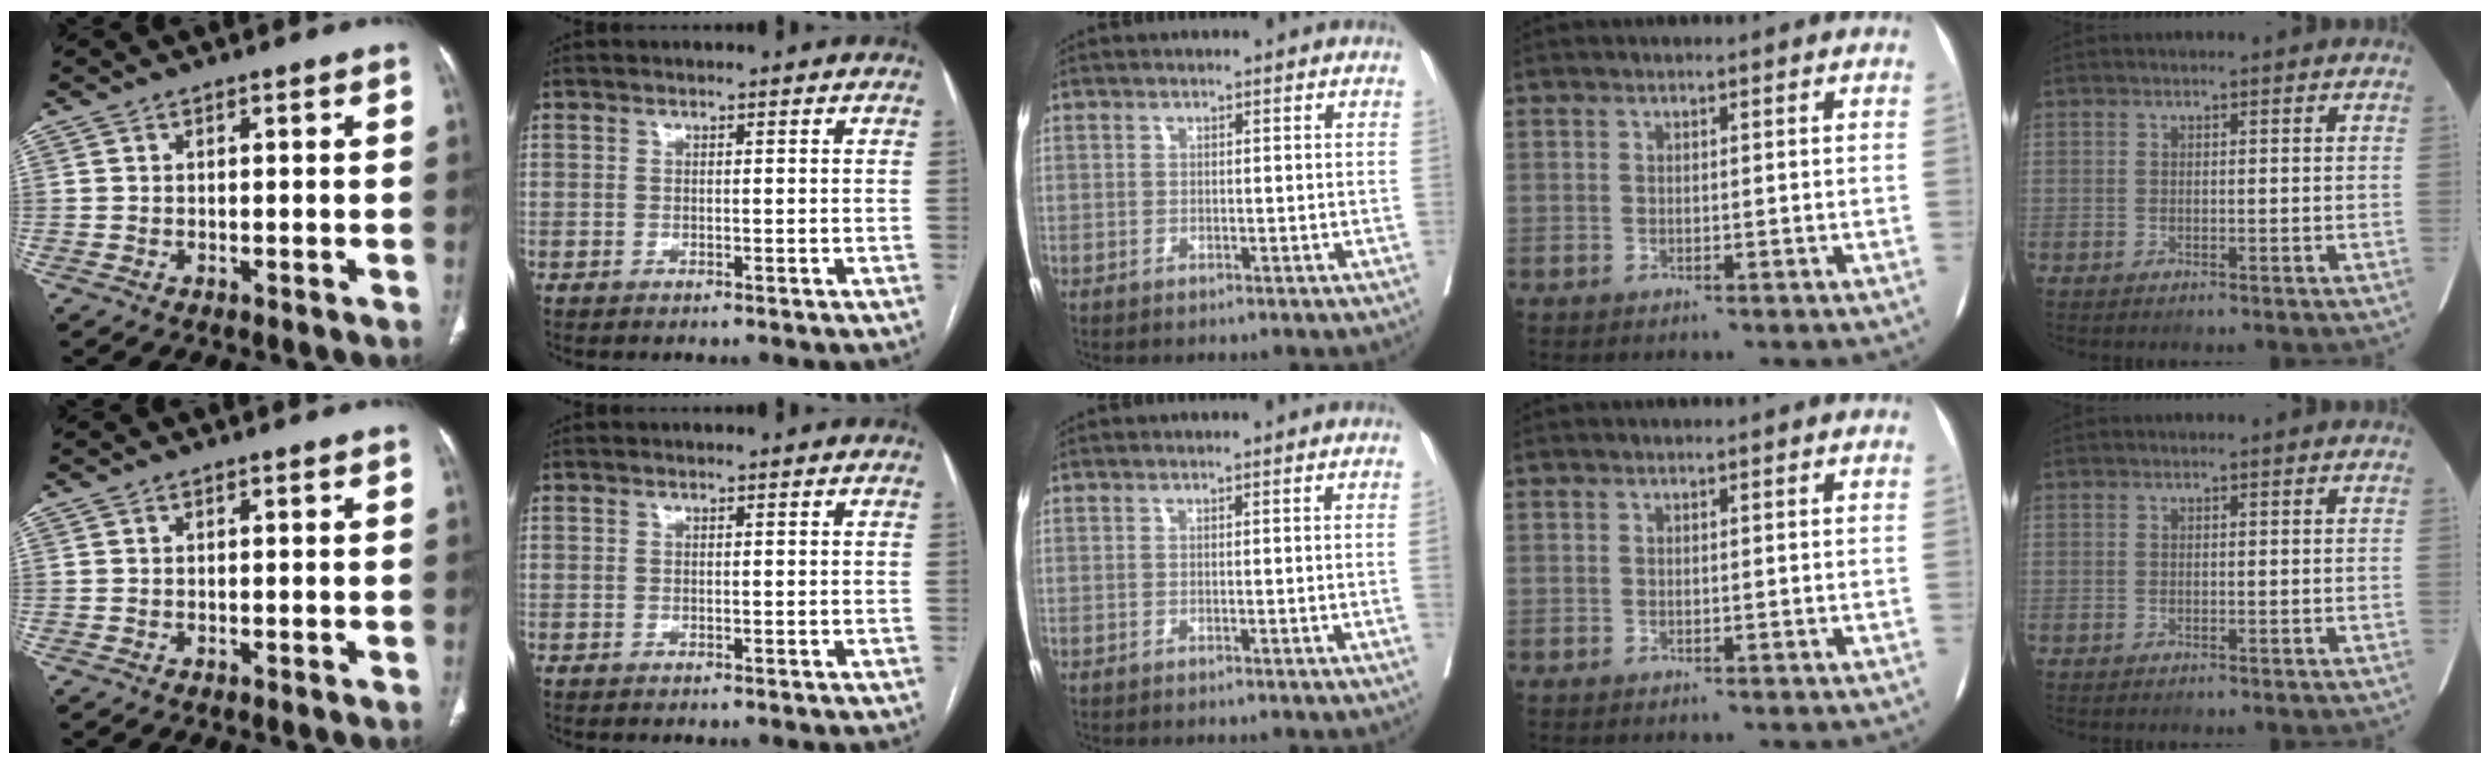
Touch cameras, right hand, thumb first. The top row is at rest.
{"middle": {"total": 1.1, "force": [-0.1, -0.5, 1.1], "torque": [-0.012, 0.001, 0.000]}}